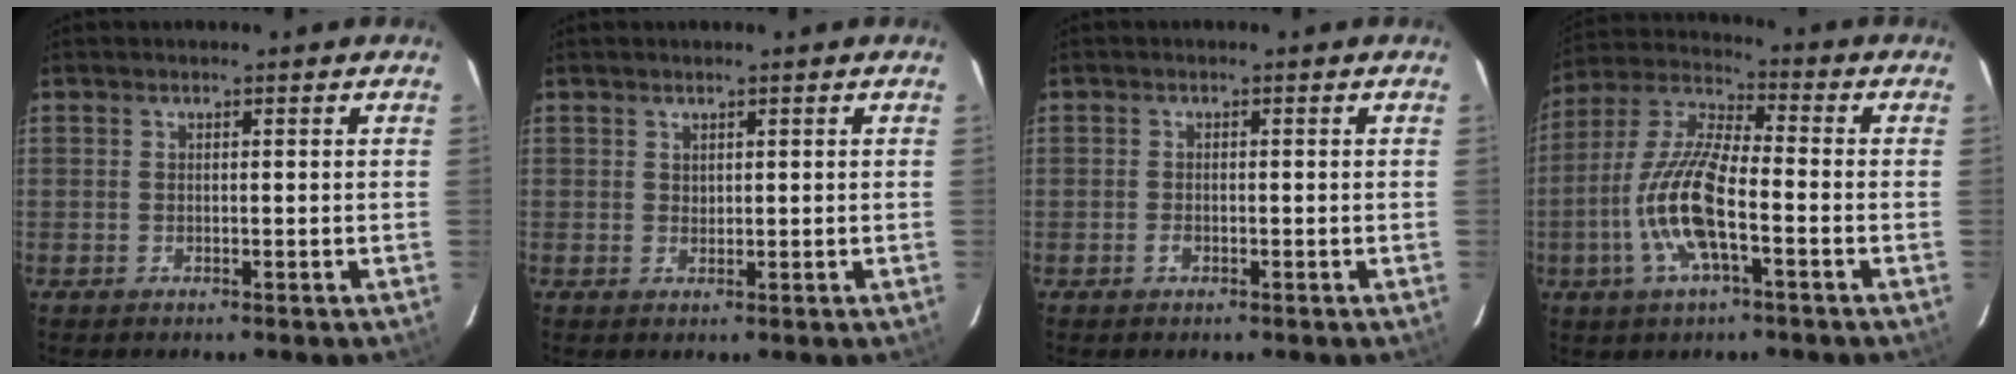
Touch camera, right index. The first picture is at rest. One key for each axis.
{"total": 0.9, "fx": 0.7, "fy": 0.6, "fz": 0.1, "tx": 0.000, "ty": 0.003, "tz": 0.013}
{"total": 1.1, "fx": -0.5, "fy": 0.7, "fz": 0.7, "tx": -0.013, "ty": 0.000, "tz": -0.010}
{"total": 13.7, "fx": -4.3, "fy": 3.9, "fz": 12.4, "tx": -0.260, "ty": -0.001, "tz": -0.087}